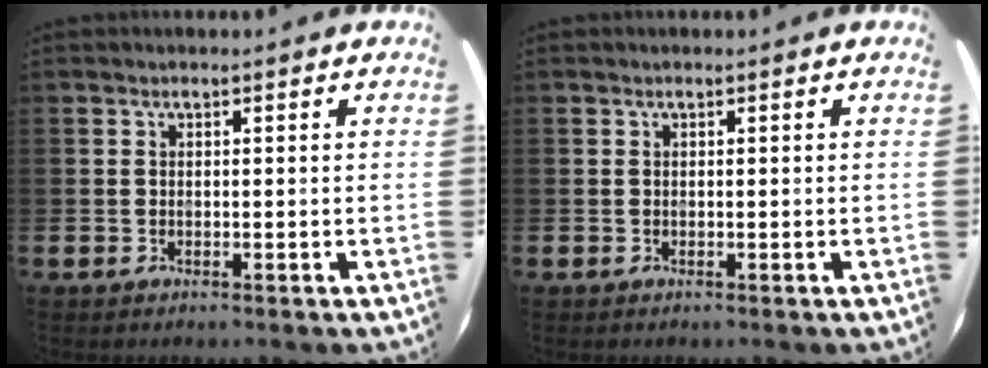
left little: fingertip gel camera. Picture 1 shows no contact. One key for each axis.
{"total": 0.0}